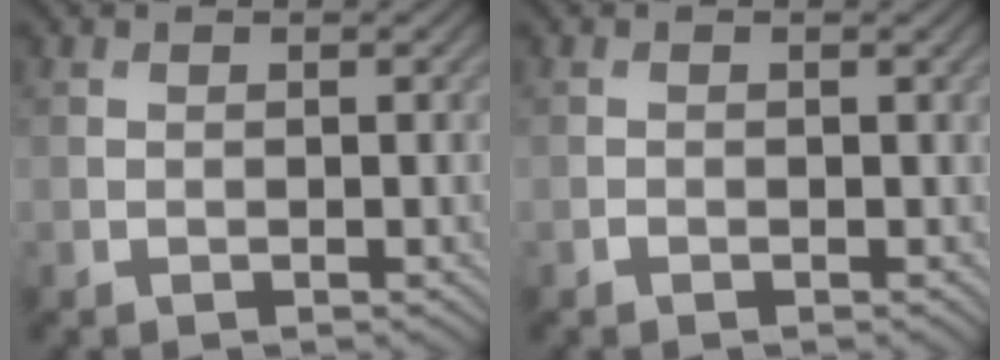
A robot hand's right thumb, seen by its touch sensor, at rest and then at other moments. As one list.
[{"total": 0.5, "force": [-0.3, 0.4, 0.1], "torque": [-0.002, -0.003, -0.006]}]